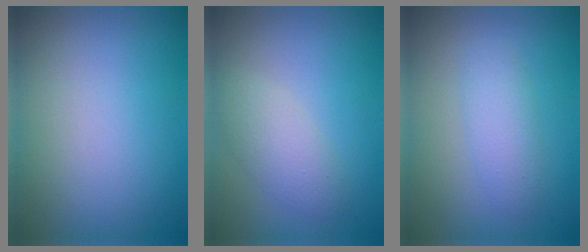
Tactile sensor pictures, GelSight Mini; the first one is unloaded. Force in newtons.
{"total": 2.6, "press": 2.6, "slide": 0.2}
{"total": 2.3, "press": 2.3, "slide": 0.1}